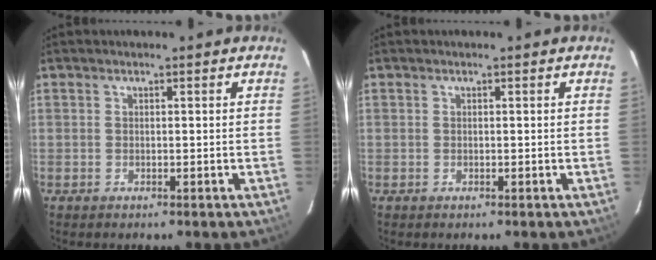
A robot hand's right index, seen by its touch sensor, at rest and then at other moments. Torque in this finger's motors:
{"motor_torque": [0.00, 0.00, 0.01, 0.01]}